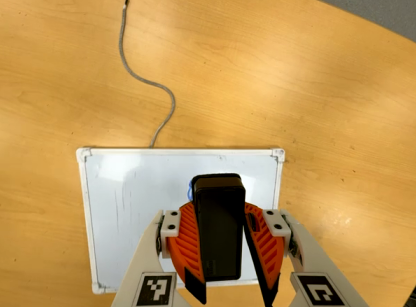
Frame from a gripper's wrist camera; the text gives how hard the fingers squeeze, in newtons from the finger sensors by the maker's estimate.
{"total": 9.2, "left": 9.2, "right": 9.2}